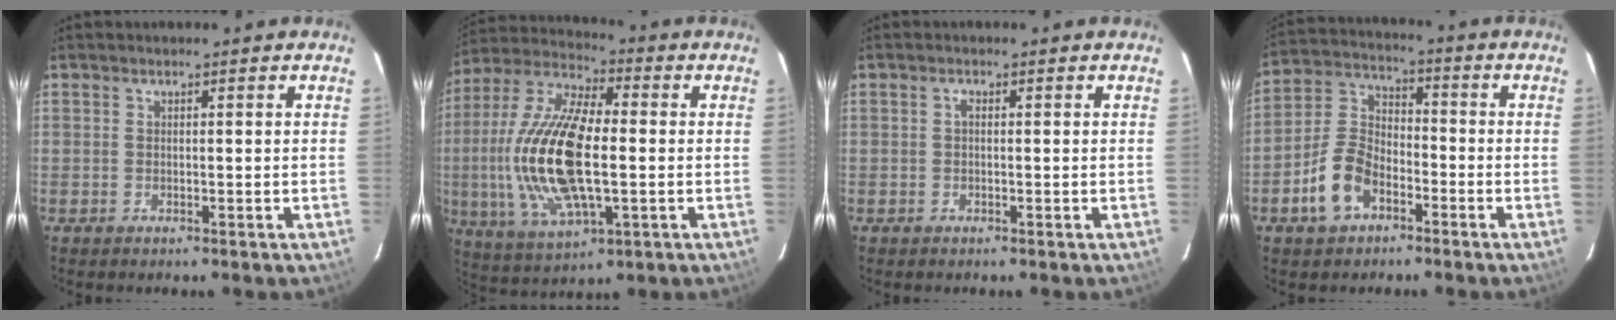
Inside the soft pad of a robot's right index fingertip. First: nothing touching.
{"total": 20.6, "force": [-1.5, 8.1, 18.9], "torque": [-0.391, -0.004, -0.027]}
{"total": 0.7, "force": [0.0, 0.4, 0.6], "torque": [-0.011, 0.005, -0.002]}
{"total": 10.0, "force": [-5.3, 6.1, 5.9], "torque": [-0.127, 0.023, -0.098]}